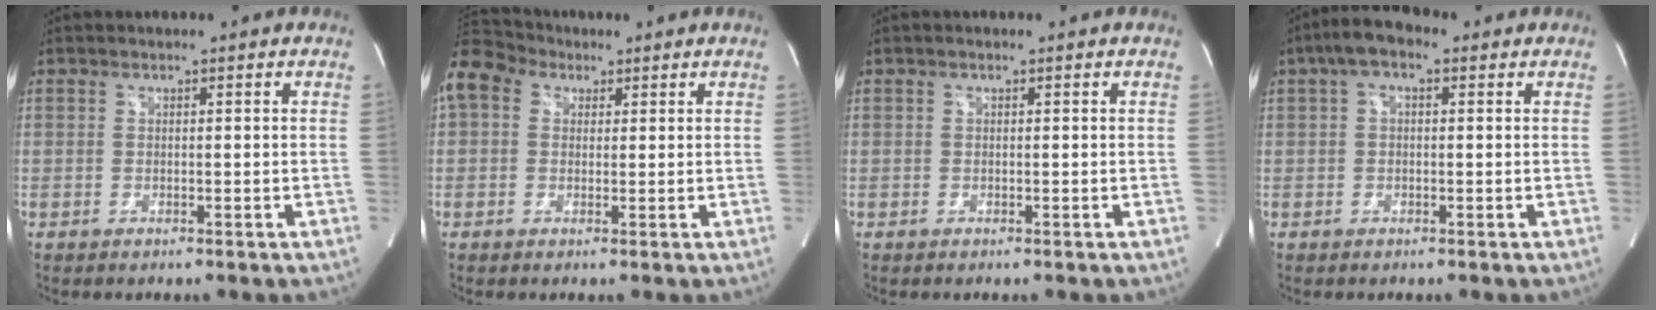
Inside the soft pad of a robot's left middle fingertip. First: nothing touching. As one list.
[{"total": 9.8, "force": [4.8, 7.2, 4.6], "torque": [-0.110, 0.058, 0.090]}, {"total": 0.0}, {"total": 5.0, "force": [2.1, 2.2, 4.0], "torque": [-0.078, 0.029, 0.031]}]